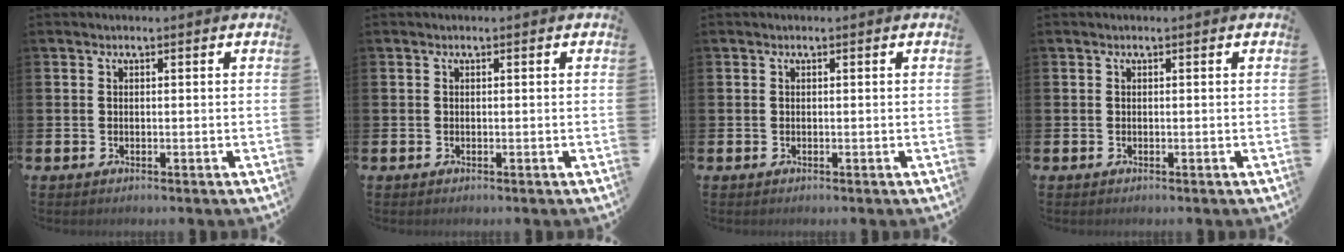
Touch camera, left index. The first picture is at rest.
{"total": 0.0}
{"total": 0.0}
{"total": 0.0}